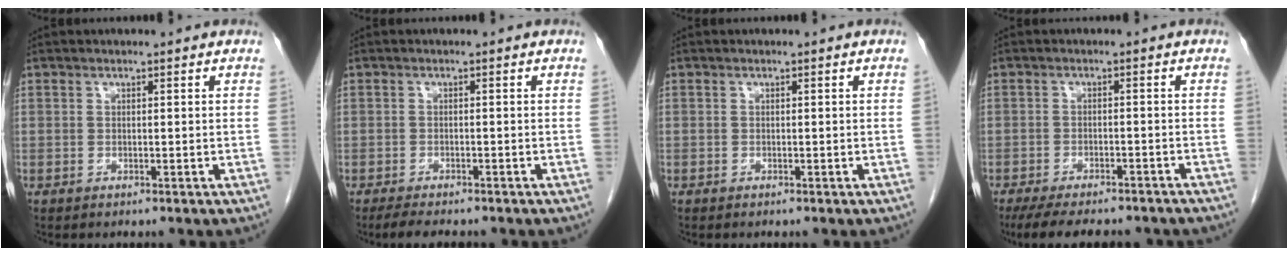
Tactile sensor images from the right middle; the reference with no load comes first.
{"total": 4.1, "force": [-3.4, 0.9, 2.0], "torque": [-0.039, -0.013, -0.050]}
{"total": 0.0}
{"total": 15.2, "force": [-13.0, 4.1, 6.8], "torque": [-0.129, -0.013, -0.167]}